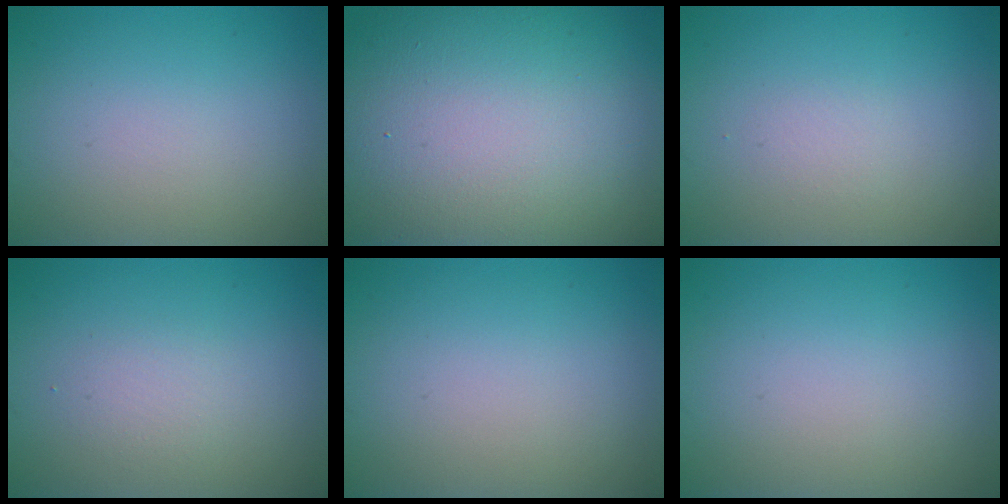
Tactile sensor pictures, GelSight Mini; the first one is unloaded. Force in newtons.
{"total": 19.8, "press": 19.7, "slide": 1.4}
{"total": 0.7, "press": 0.7, "slide": 0.0}
{"total": 1.4, "press": 1.4, "slide": 0.1}
{"total": 0.0}
{"total": 0.0}